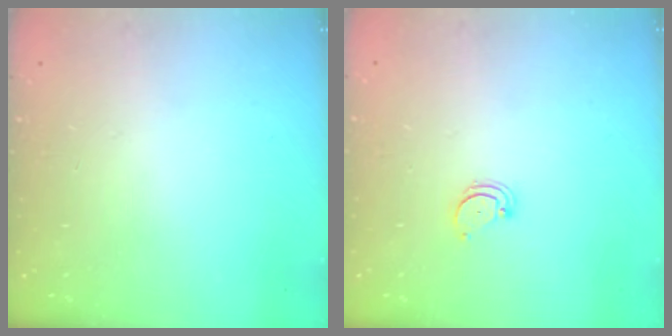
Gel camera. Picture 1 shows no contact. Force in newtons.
{"total": 1.8, "press": 1.8, "slide": 0.2}